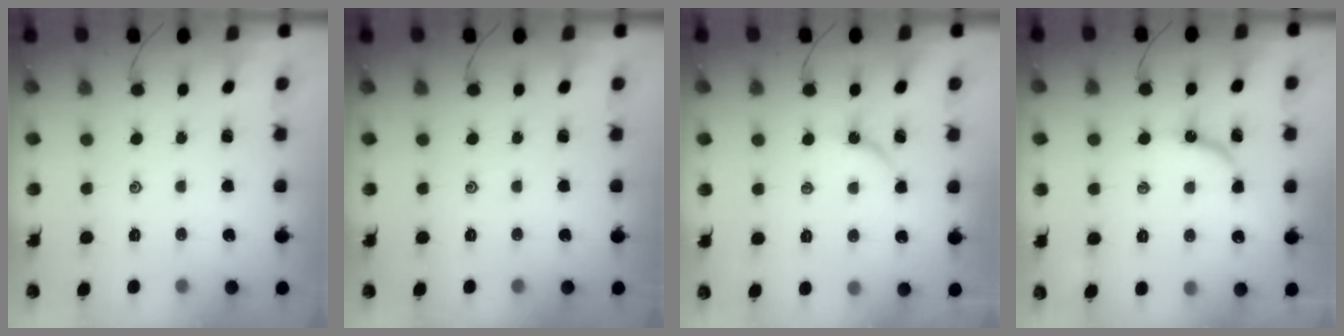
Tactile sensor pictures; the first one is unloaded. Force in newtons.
{"total": 0.0}
{"total": 4.2, "press": 4.1, "slide": 0.6}
{"total": 8.7, "press": 8.6, "slide": 0.8}